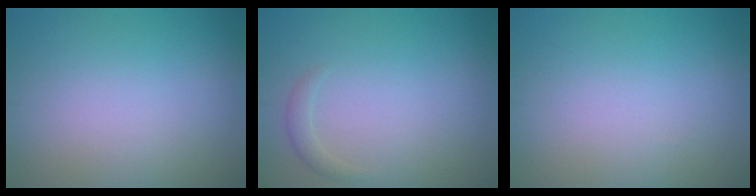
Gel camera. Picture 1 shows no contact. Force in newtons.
{"total": 0.9, "press": 0.9, "slide": 0.1}
{"total": 0.0}